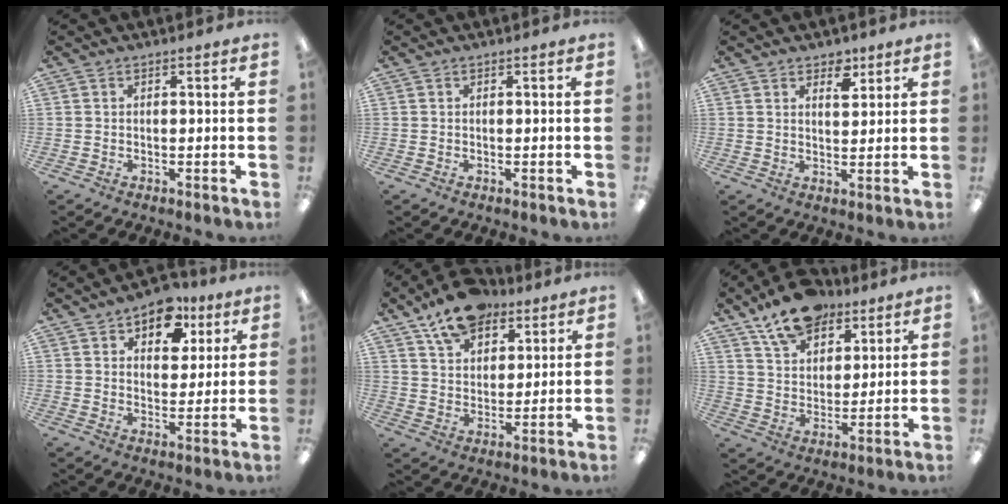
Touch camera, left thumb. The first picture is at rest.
{"total": 0.0}
{"total": 4.7, "force": [3.4, 2.5, 2.1], "torque": [-0.008, -0.018, 0.054]}
{"total": 9.9, "force": [6.2, 6.2, 4.5], "torque": [-0.048, -0.030, 0.107]}
{"total": 12.6, "force": [9.3, 6.8, 5.1], "torque": [-0.081, -0.045, 0.172]}
{"total": 13.7, "force": [10.0, 7.4, 5.6], "torque": [-0.086, -0.051, 0.184]}